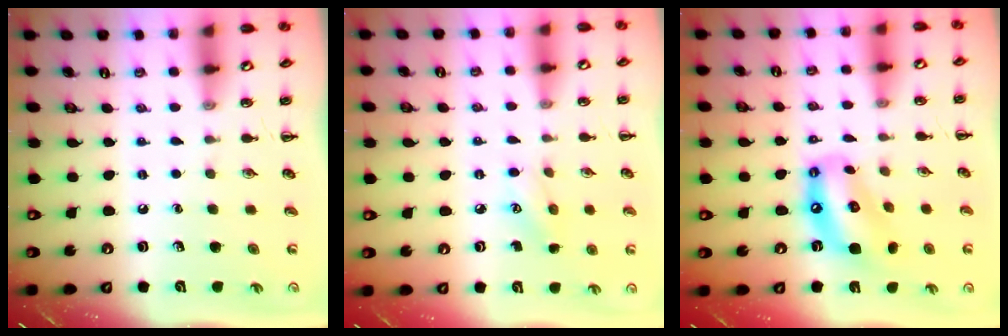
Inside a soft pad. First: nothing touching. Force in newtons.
{"total": 6.0, "press": 5.8, "slide": 1.3}
{"total": 12.0, "press": 11.7, "slide": 2.6}